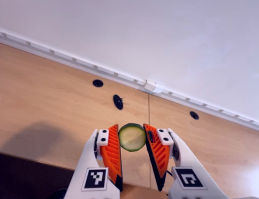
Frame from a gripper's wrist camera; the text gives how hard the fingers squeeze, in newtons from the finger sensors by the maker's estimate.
{"total": 10.2, "left": 10.0, "right": 10.4}